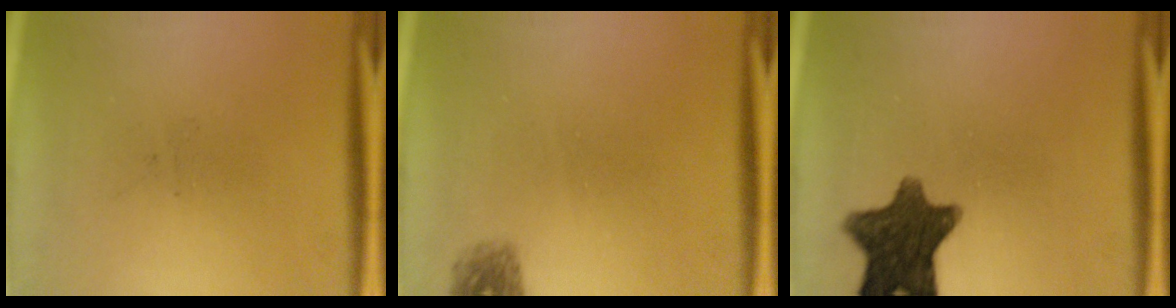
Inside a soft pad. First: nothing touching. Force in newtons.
{"total": 1.6}
{"total": 11.4}